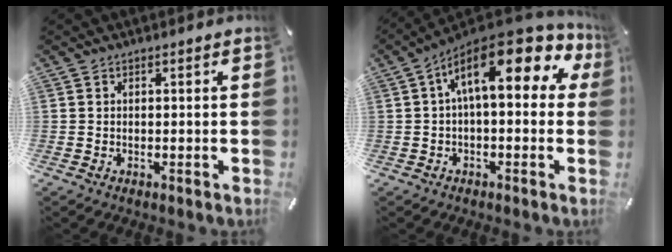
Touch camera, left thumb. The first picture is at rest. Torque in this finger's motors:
{"motor_torque": [0.59, 1.41, 1.65, -1.12, 0.24]}